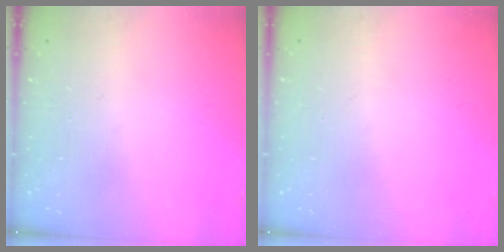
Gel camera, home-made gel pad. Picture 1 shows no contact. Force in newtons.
{"total": 0.0}